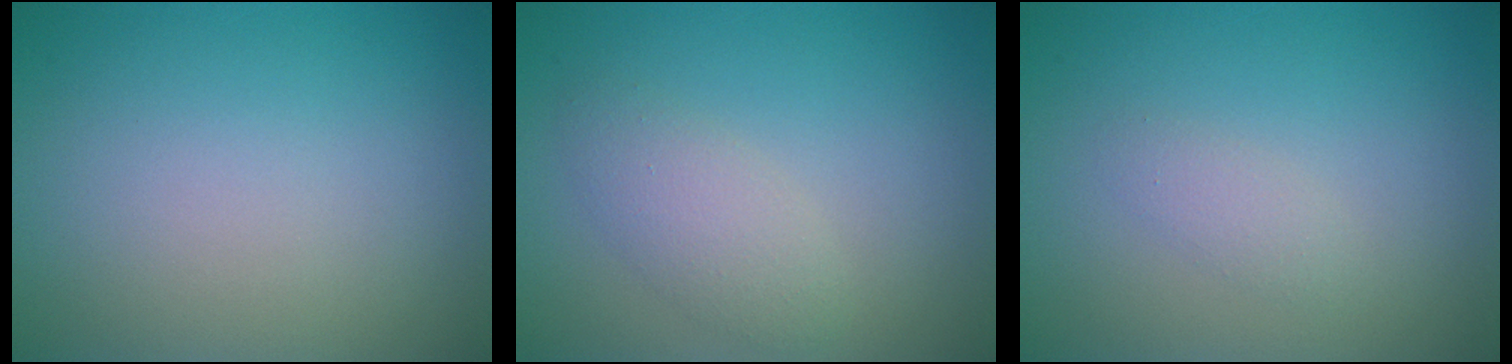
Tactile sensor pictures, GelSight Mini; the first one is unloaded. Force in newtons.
{"total": 2.4, "press": 2.4, "slide": 0.1}
{"total": 1.2, "press": 1.2, "slide": 0.0}